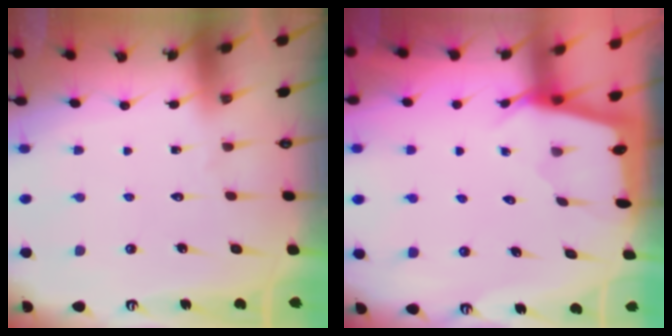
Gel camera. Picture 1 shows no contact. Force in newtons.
{"total": 2.2, "press": 2.2, "slide": 0.3}